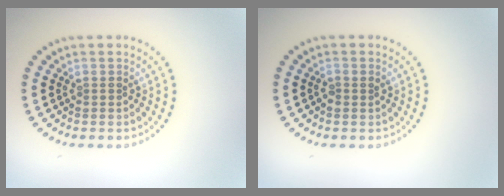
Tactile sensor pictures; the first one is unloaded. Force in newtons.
{"total": 0.8, "press": 0.8, "slide": 0.0}